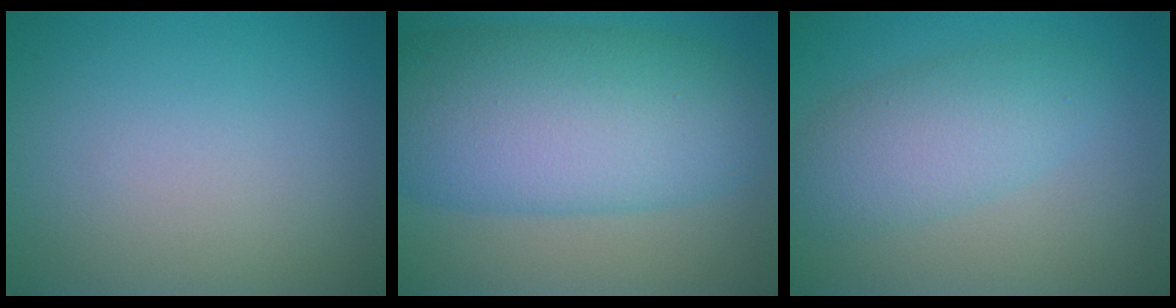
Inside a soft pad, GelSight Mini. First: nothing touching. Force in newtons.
{"total": 11.7, "press": 11.7, "slide": 0.4}
{"total": 4.4, "press": 4.4, "slide": 0.1}